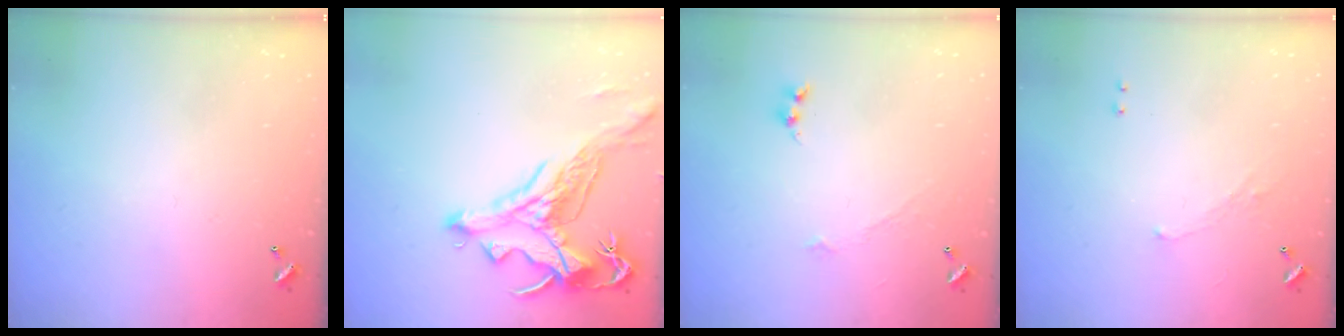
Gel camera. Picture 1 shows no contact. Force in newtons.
{"total": 2.2, "press": 1.7, "slide": 1.3}
{"total": 1.9, "press": 1.8, "slide": 0.4}
{"total": 0.8, "press": 0.6, "slide": 0.5}